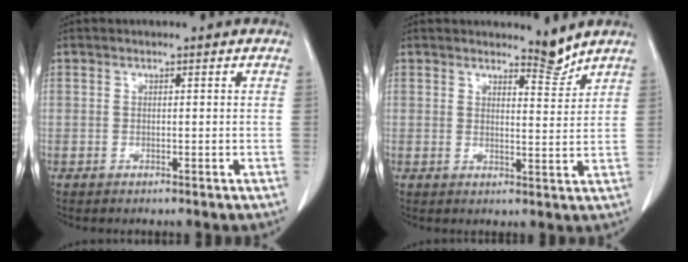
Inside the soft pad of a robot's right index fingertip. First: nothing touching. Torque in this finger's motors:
{"motor_torque": [-0.33, 0.32, 0.00, -0.01]}